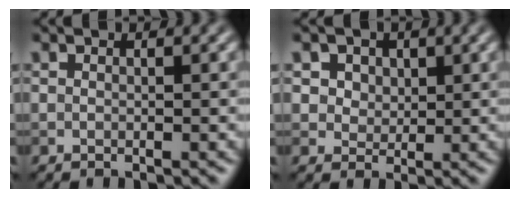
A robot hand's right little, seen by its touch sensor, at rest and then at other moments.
{"total": 5.9, "force": [3.2, 4.3, 2.6], "torque": [-0.045, 0.004, 0.042]}